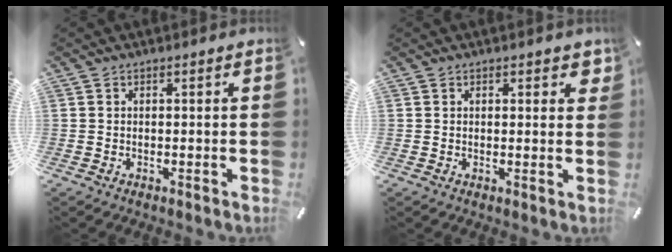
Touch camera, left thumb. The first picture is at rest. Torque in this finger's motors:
{"motor_torque": [0.06, -0.31, 0.06, 0.27, 0.08]}